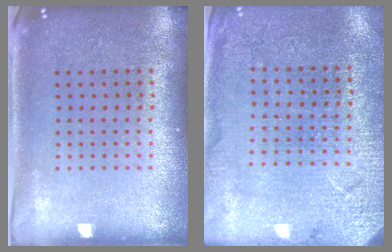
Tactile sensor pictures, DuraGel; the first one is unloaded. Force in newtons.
{"total": 2.5, "press": 2.5, "slide": 0.2}